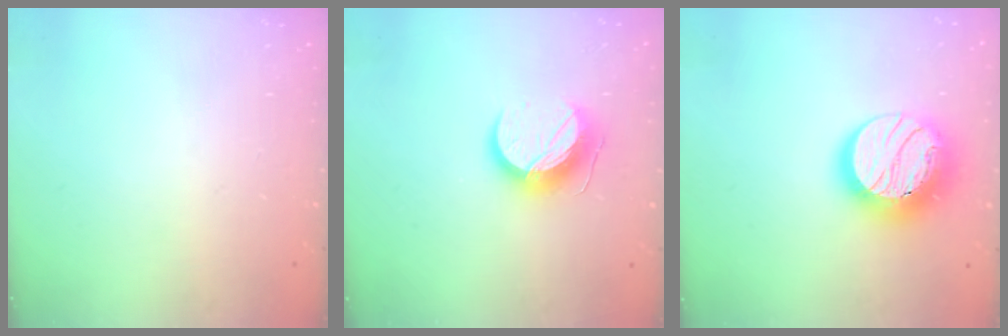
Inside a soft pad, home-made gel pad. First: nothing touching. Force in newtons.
{"total": 12.4, "press": 12.4, "slide": 0.1}
{"total": 16.9, "press": 16.9, "slide": 1.4}